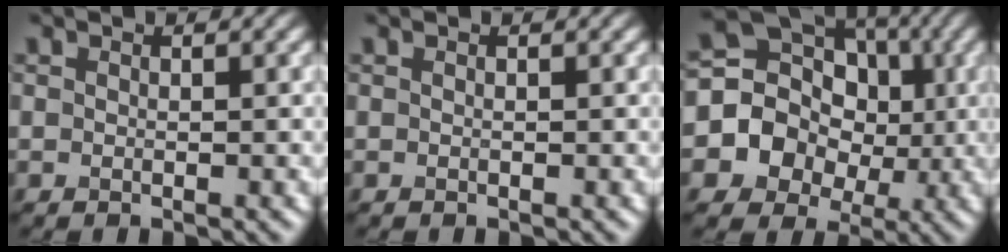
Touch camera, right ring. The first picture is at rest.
{"total": 0.0}
{"total": 11.6, "force": [-0.3, 10.7, 4.3], "torque": [-0.092, 0.031, -0.030]}